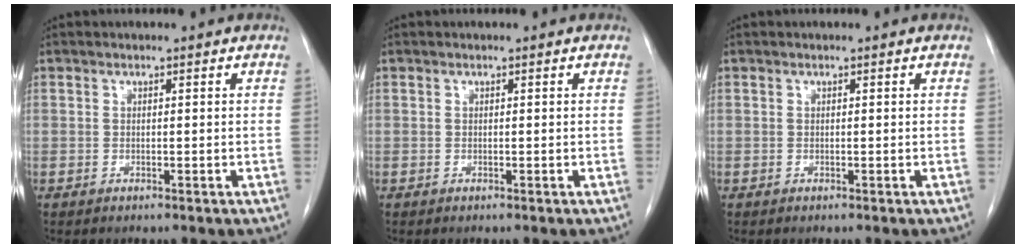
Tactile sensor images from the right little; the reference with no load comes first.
{"total": 0.0}
{"total": 0.0}